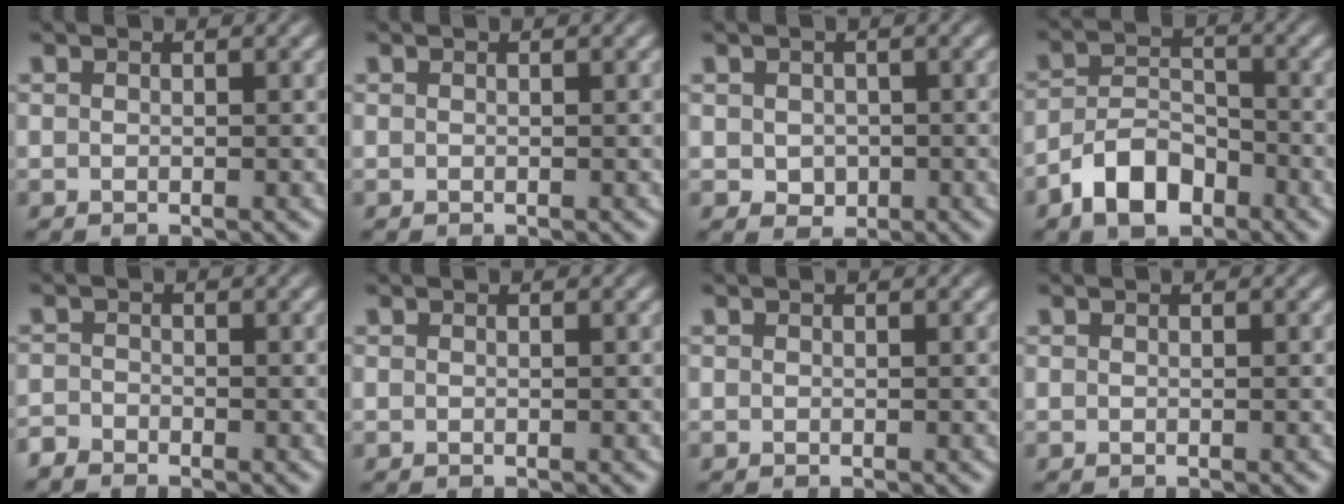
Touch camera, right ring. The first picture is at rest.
{"total": 0.0}
{"total": 1.9, "force": [-0.2, 1.7, 0.8], "torque": [-0.010, -0.016, 0.010]}
{"total": 5.7, "force": [-3.4, 3.3, 3.1], "torque": [-0.039, -0.011, -0.055]}
{"total": 1.7, "force": [-1.6, 0.4, -0.1], "torque": [0.004, -0.013, -0.029]}
{"total": 0.0}
{"total": 0.0}
{"total": 0.0}